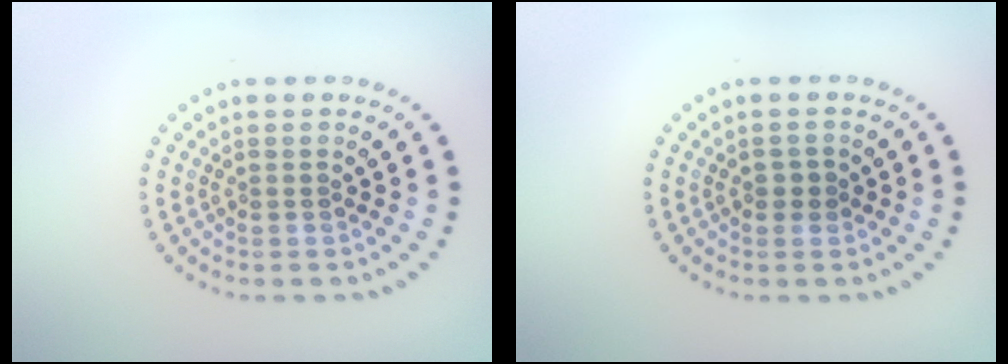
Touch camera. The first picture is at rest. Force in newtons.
{"total": 1.2, "press": 1.2, "slide": 0.1}